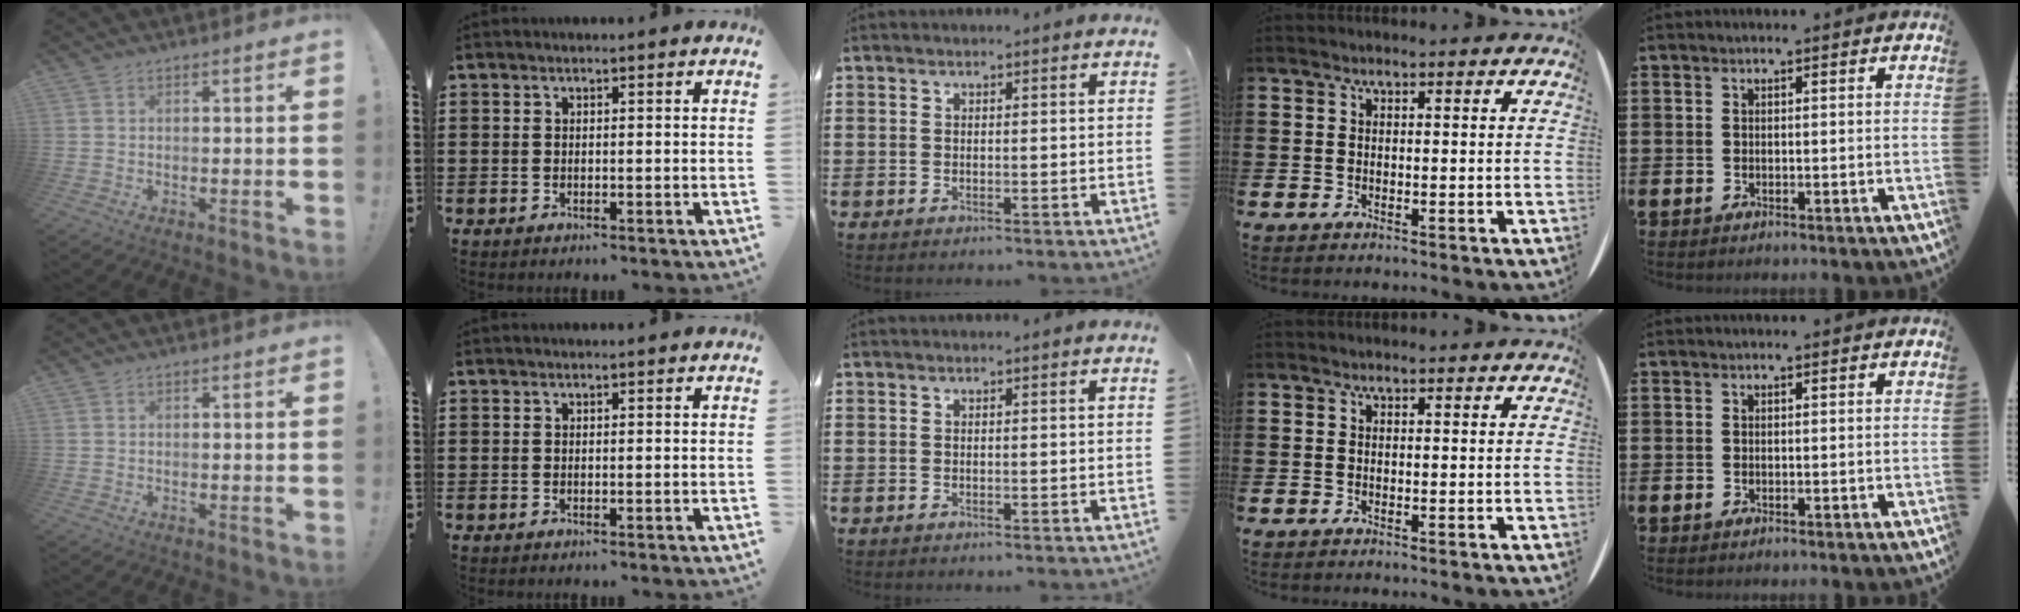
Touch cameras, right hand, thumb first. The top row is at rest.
{}